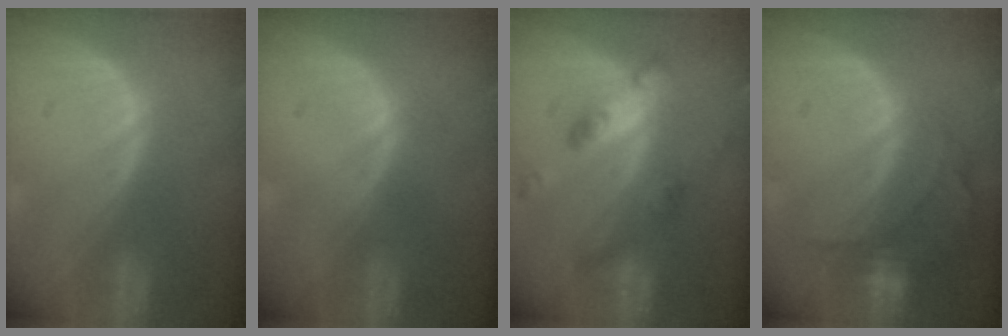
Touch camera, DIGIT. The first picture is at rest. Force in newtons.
{"total": 0.0}
{"total": 6.1, "press": 5.4, "slide": 2.9}
{"total": 6.3, "press": 5.9, "slide": 2.2}